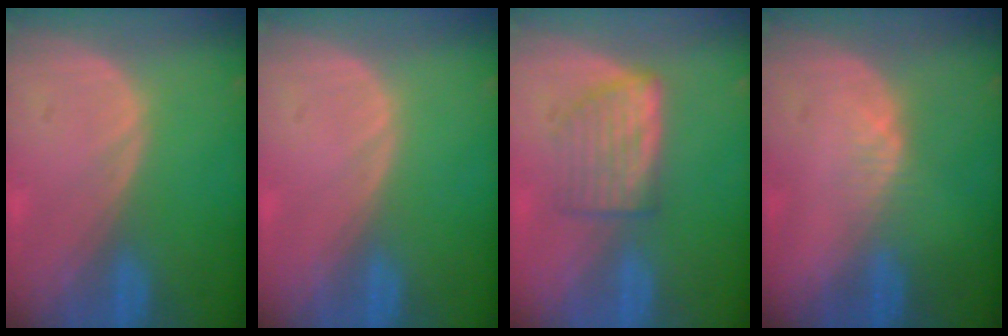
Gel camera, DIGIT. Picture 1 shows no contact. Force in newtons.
{"total": 0.0}
{"total": 5.8, "press": 5.4, "slide": 2.1}
{"total": 1.7, "press": 1.5, "slide": 0.8}